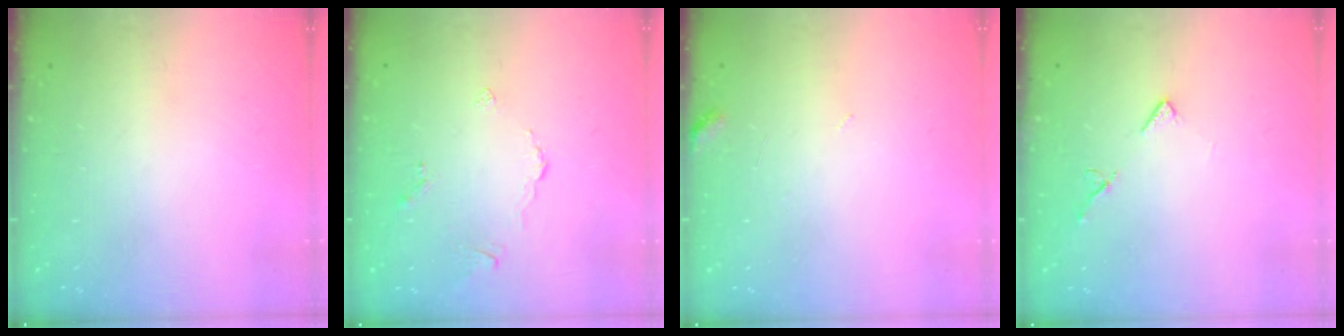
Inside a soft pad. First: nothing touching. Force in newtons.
{"total": 2.4, "press": 2.4, "slide": 0.5}
{"total": 3.5, "press": 3.5, "slide": 0.3}
{"total": 5.4, "press": 5.3, "slide": 0.7}